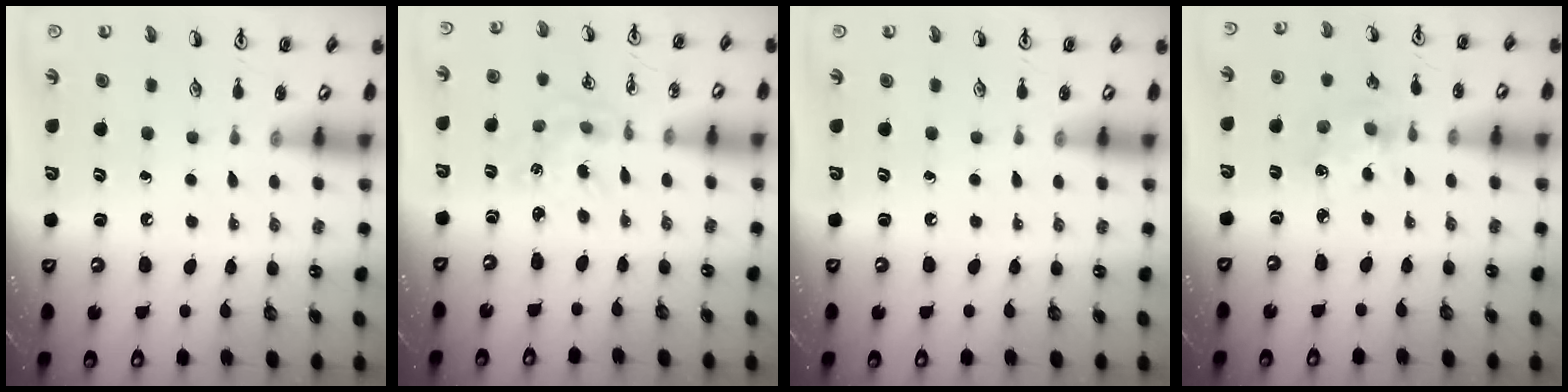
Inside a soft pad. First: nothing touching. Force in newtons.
{"total": 0.0}
{"total": 0.0}
{"total": 3.5, "press": 3.4, "slide": 0.3}